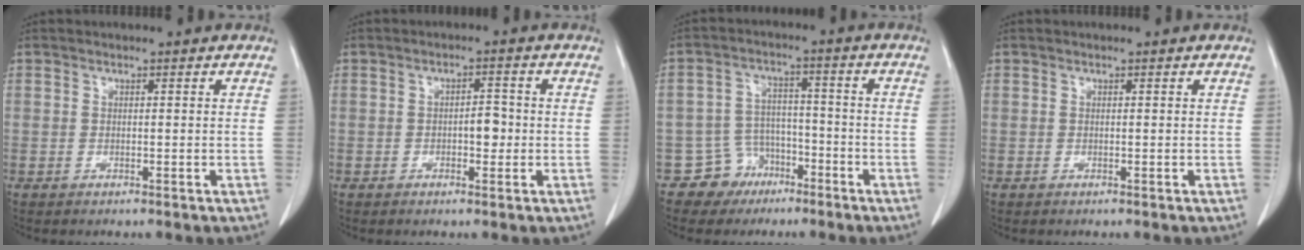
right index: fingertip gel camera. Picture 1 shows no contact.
{"total": 2.7, "force": [-0.6, 1.3, 2.3], "torque": [-0.030, 0.005, -0.007]}
{"total": 6.3, "force": [-3.9, 5.0, 0.0], "torque": [0.012, 0.016, -0.061]}
{"total": 0.0}